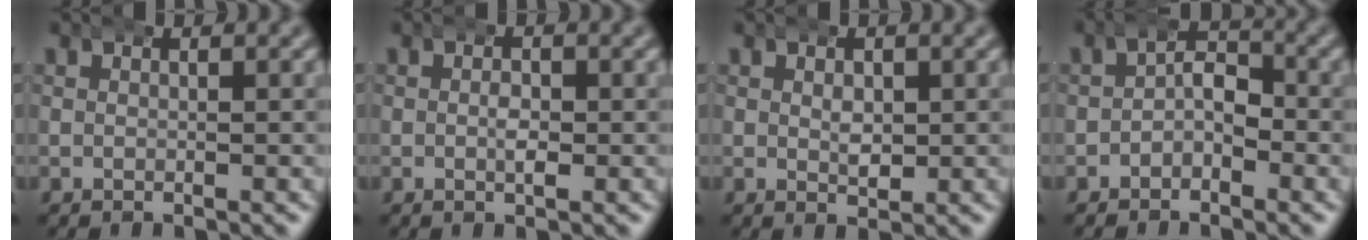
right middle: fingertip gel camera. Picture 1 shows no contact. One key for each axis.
{"total": 1.1, "fx": -0.1, "fy": 0.6, "fz": 0.9, "tx": -0.018, "ty": -0.003, "tz": -0.005}
{"total": 1.5, "fx": 0.3, "fy": 1.0, "fz": 1.1, "tx": -0.021, "ty": -0.012, "tz": 0.010}
{"total": 2.7, "fx": -0.8, "fy": 2.1, "fz": 1.5, "tx": -0.017, "ty": 0.001, "tz": -0.021}